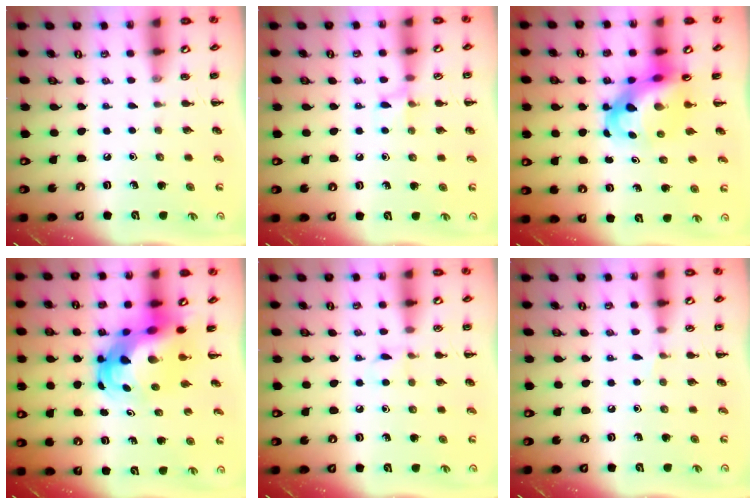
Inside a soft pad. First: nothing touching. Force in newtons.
{"total": 6.4, "press": 6.1, "slide": 1.9}
{"total": 7.4, "press": 7.0, "slide": 2.3}
{"total": 8.7, "press": 8.4, "slide": 2.5}
{"total": 4.7, "press": 4.5, "slide": 1.3}
{"total": 3.0, "press": 2.8, "slide": 0.9}